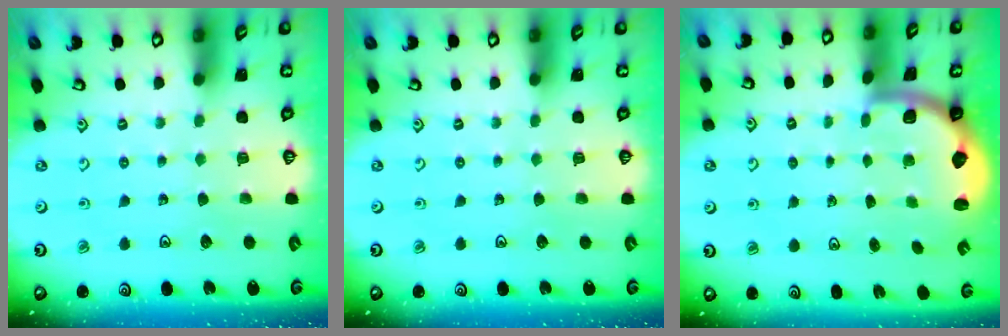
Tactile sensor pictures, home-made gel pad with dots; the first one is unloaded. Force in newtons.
{"total": 0.0}
{"total": 1.9, "press": 1.8, "slide": 0.5}